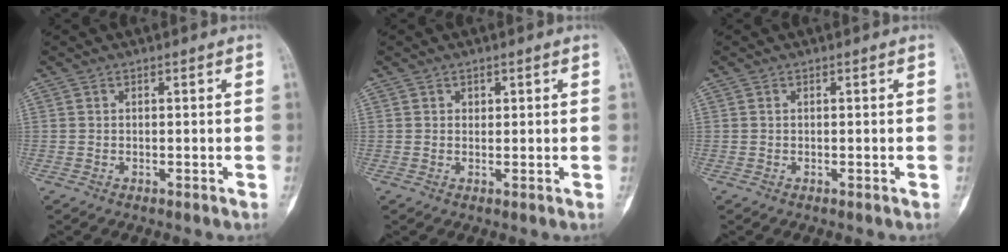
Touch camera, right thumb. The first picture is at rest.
{"total": 0.9, "force": [0.5, 0.7, 0.3], "torque": [0.007, -0.002, 0.006]}
{"total": 0.0}